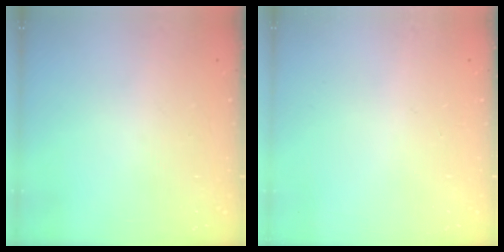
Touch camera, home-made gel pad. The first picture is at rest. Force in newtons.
{"total": 0.0}